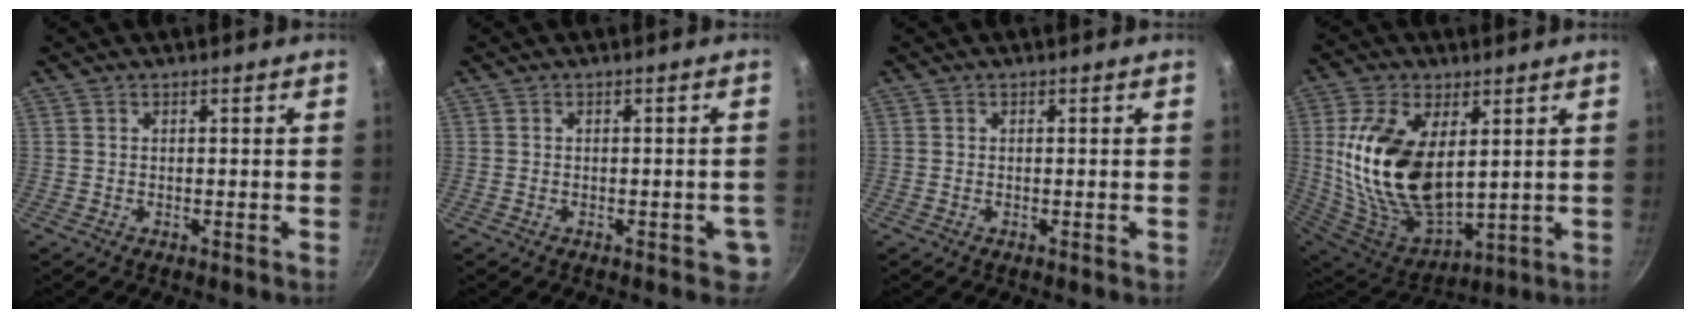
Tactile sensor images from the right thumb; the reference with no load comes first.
{"total": 2.9, "force": [-0.9, 1.7, 2.2], "torque": [-0.010, 0.013, -0.008]}
{"total": 0.0}
{"total": 20.6, "force": [4.2, 11.7, 16.4], "torque": [-0.310, -0.032, 0.095]}